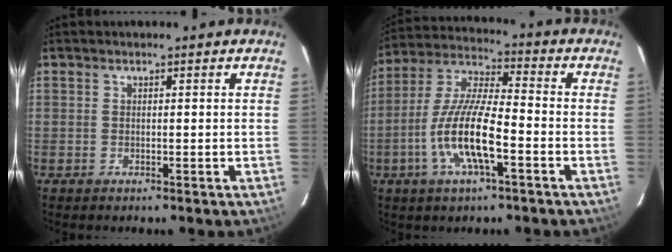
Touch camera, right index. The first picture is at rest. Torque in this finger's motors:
{"motor_torque": [1.27, -0.87, 1.05, 0.21]}